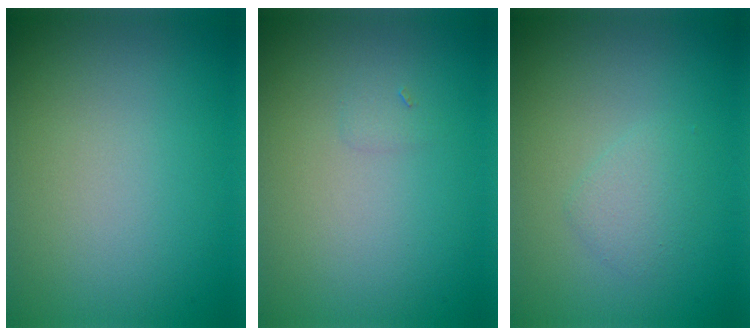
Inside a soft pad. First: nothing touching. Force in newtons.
{"total": 0.5, "press": 0.5, "slide": 0.1}
{"total": 1.4, "press": 1.4, "slide": 0.1}